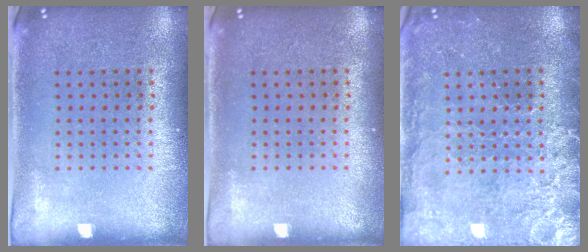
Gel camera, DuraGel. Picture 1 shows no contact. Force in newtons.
{"total": 0.0}
{"total": 3.3, "press": 3.2, "slide": 1.0}